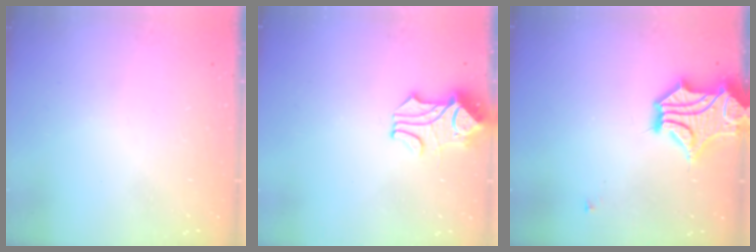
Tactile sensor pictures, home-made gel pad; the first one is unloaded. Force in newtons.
{"total": 1.8, "press": 1.4, "slide": 1.2}
{"total": 4.1, "press": 3.5, "slide": 2.0}